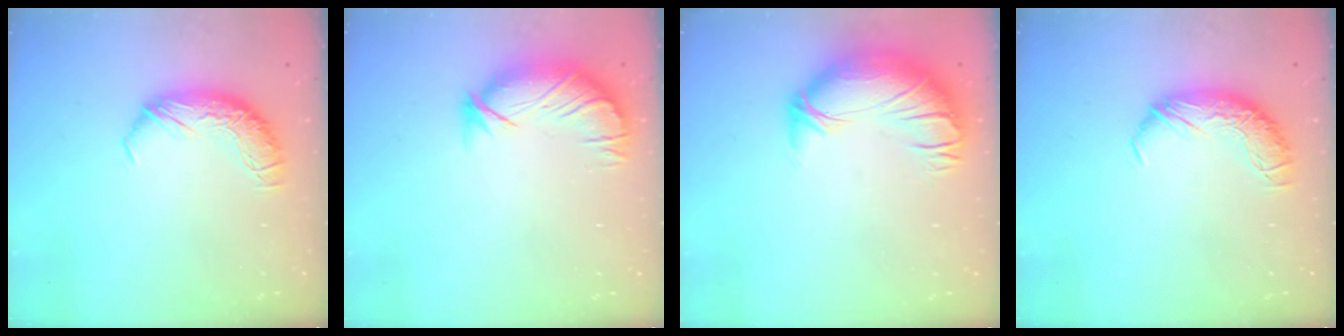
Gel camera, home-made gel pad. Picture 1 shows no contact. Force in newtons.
{"total": 3.9, "press": 3.4, "slide": 1.9}
{"total": 3.7, "press": 1.9, "slide": 3.2}
{"total": 0.0}